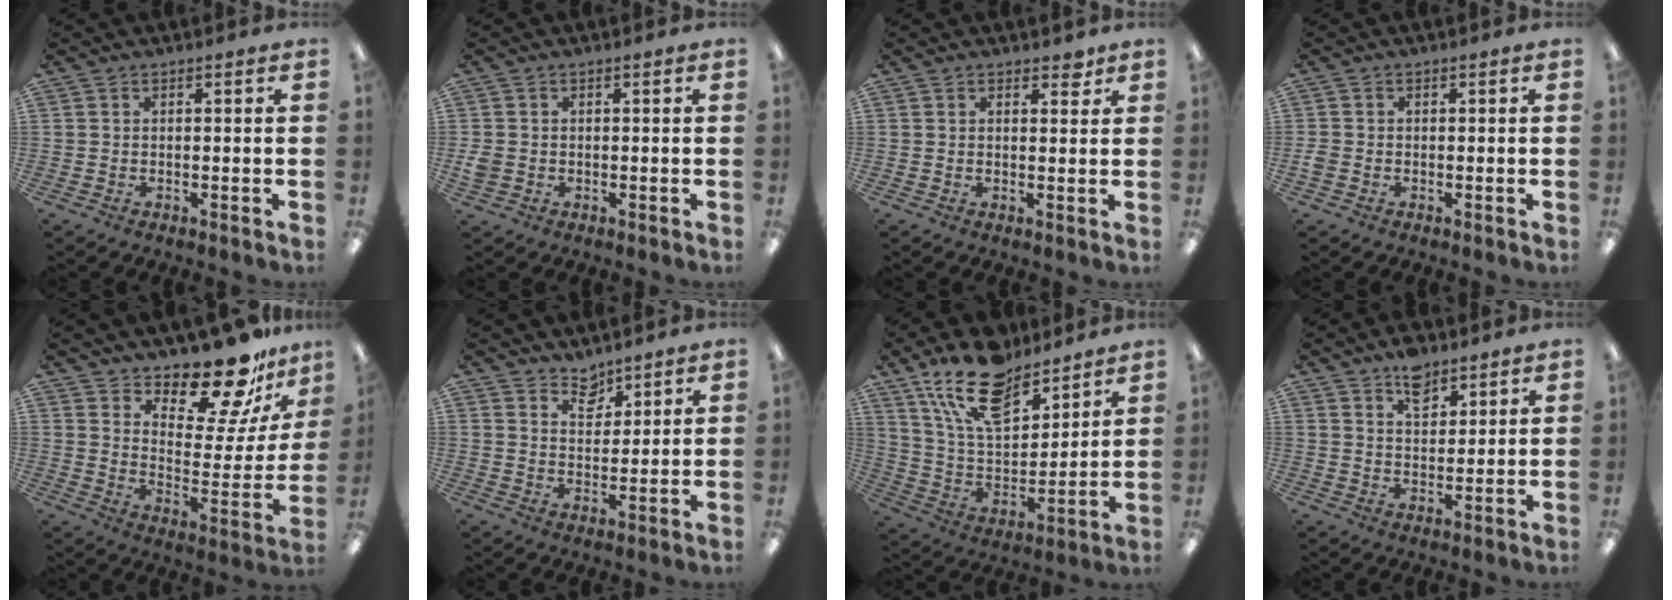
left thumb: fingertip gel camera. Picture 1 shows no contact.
{"total": 2.4, "force": [-0.2, 2.2, 0.9], "torque": [-0.007, 0.001, -0.005]}
{"total": 2.7, "force": [2.1, 1.1, 1.2], "torque": [-0.001, -0.009, 0.033]}
{"total": 1.4, "force": [-0.4, 1.2, 0.6], "torque": [-0.010, 0.003, -0.006]}
{"total": 17.6, "force": [15.1, 5.3, 7.4], "torque": [-0.114, -0.126, 0.257]}
{"total": 5.7, "force": [4.9, 2.7, 1.1], "torque": [-0.013, -0.030, 0.089]}
{"total": 18.8, "force": [13.9, 8.6, 9.3], "torque": [-0.177, -0.074, 0.251]}
{"total": 7.1, "force": [5.1, 3.8, 3.1], "torque": [-0.035, -0.026, 0.088]}